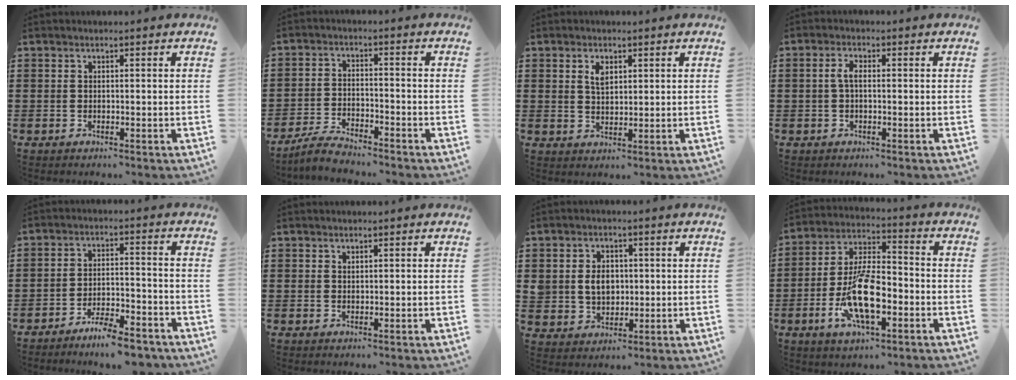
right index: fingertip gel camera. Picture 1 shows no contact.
{"total": 4.3, "force": [-4.2, 0.4, 1.1], "torque": [-0.035, 0.000, -0.087]}
{"total": 2.6, "force": [1.3, 1.3, 1.8], "torque": [-0.040, 0.004, 0.023]}
{"total": 2.4, "force": [-0.1, 1.0, 2.2], "torque": [-0.051, 0.000, -0.005]}
{"total": 6.0, "force": [-5.5, 0.7, 2.3], "torque": [-0.042, 0.003, -0.105]}
{"total": 0.7, "force": [0.6, 0.4, 0.1], "torque": [-0.003, 0.001, 0.011]}
{"total": 5.1, "force": [0.5, 4.2, 2.9], "torque": [-0.060, 0.011, 0.006]}
{"total": 12.5, "force": [-4.1, 5.0, 10.7], "torque": [-0.222, -0.001, -0.074]}